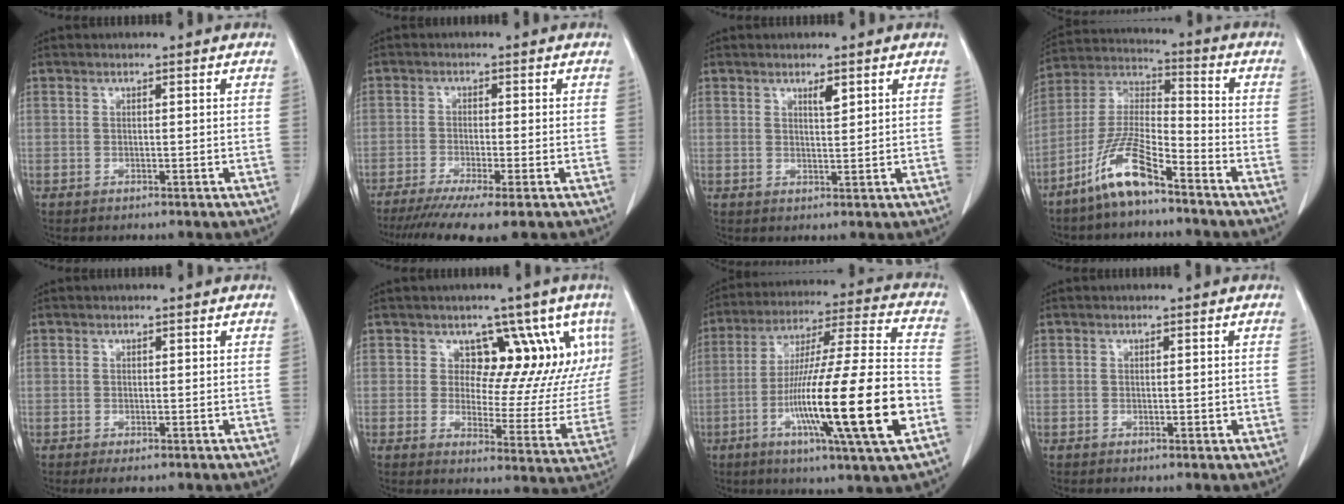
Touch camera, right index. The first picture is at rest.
{"total": 9.2, "force": [-6.7, 0.3, 6.3], "torque": [-0.101, -0.017, -0.107]}
{"total": 1.8, "force": [1.1, 0.3, 1.4], "torque": [-0.025, -0.004, 0.020]}
{"total": 11.2, "force": [-7.6, 1.9, 8.0], "torque": [-0.174, -0.006, -0.152]}
{"total": 1.4, "force": [-0.6, 0.8, 1.0], "torque": [-0.014, -0.001, -0.004]}
{"total": 10.0, "force": [5.8, 6.8, 4.5], "torque": [-0.031, -0.003, 0.066]}
{"total": 23.1, "force": [-7.0, 0.4, 22.0], "torque": [-0.365, -0.020, -0.118]}
{"total": 0.8, "force": [0.0, 0.4, 0.7], "torque": [-0.007, 0.001, 0.004]}